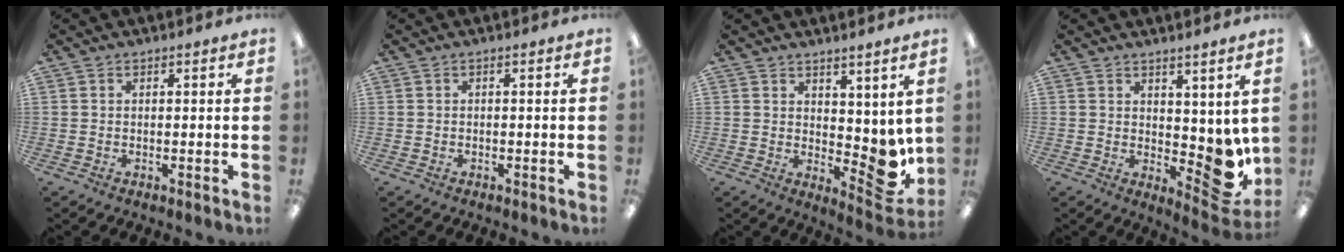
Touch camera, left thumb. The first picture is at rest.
{"total": 0.0}
{"total": 6.1, "force": [1.1, 4.2, 4.3], "torque": [-0.037, -0.036, 0.031]}
{"total": 7.5, "force": [0.7, 4.8, 5.7], "torque": [-0.046, -0.028, 0.025]}